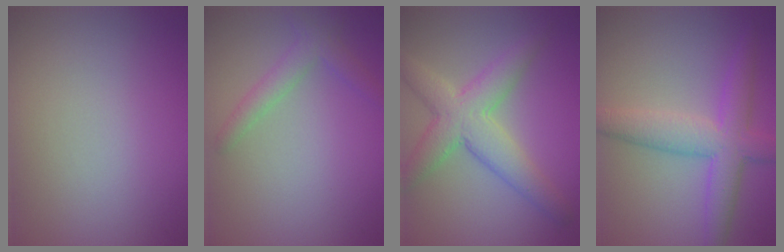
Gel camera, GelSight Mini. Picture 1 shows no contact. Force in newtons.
{"total": 2.2, "press": 2.2, "slide": 0.0}
{"total": 5.4, "press": 5.4, "slide": 0.3}
{"total": 5.3, "press": 5.3, "slide": 0.1}